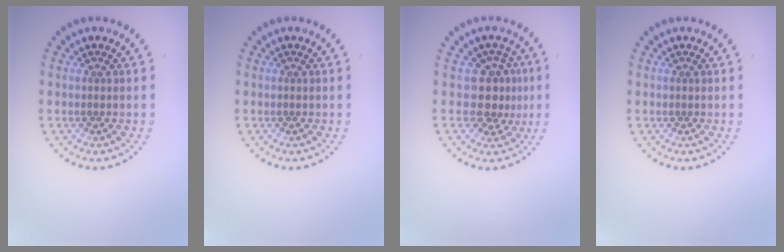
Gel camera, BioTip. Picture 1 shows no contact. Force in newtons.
{"total": 0.0}
{"total": 3.0, "press": 2.4, "slide": 1.7}
{"total": 0.0}